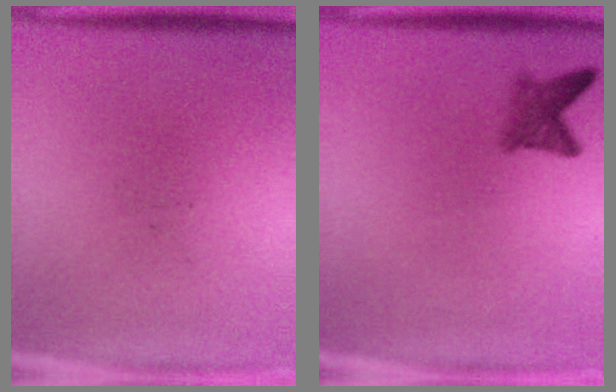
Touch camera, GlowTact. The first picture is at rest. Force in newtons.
{"total": 2.5}